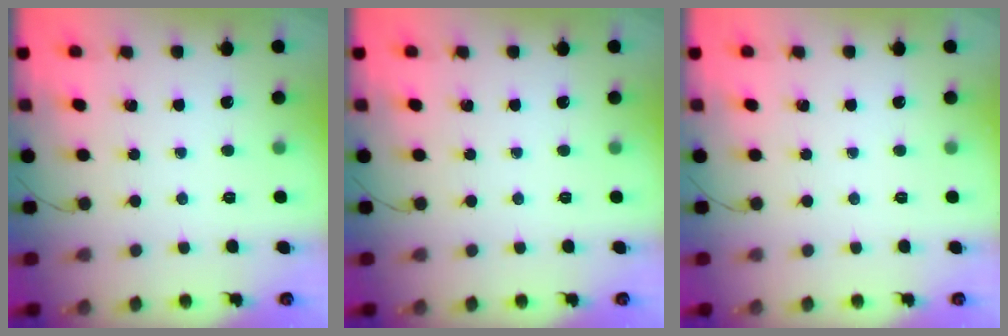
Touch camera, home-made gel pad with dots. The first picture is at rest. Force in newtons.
{"total": 0.0}
{"total": 0.0}